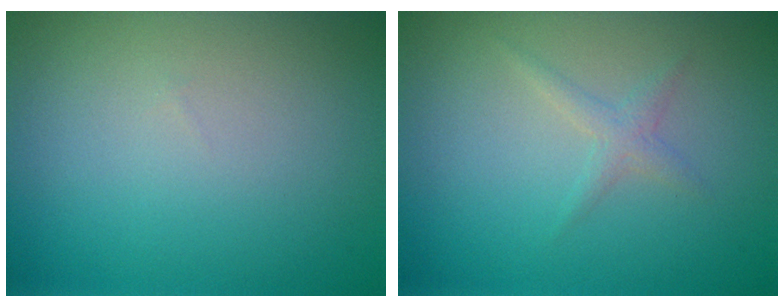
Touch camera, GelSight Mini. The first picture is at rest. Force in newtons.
{"total": 1.2, "press": 1.2, "slide": 0.0}